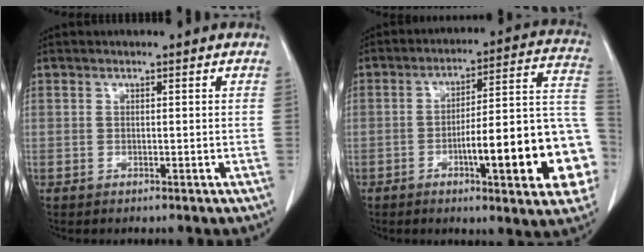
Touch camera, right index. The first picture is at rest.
{"total": 19.7, "force": [-6.1, 3.0, 18.5], "torque": [-0.173, 0.032, -0.075]}